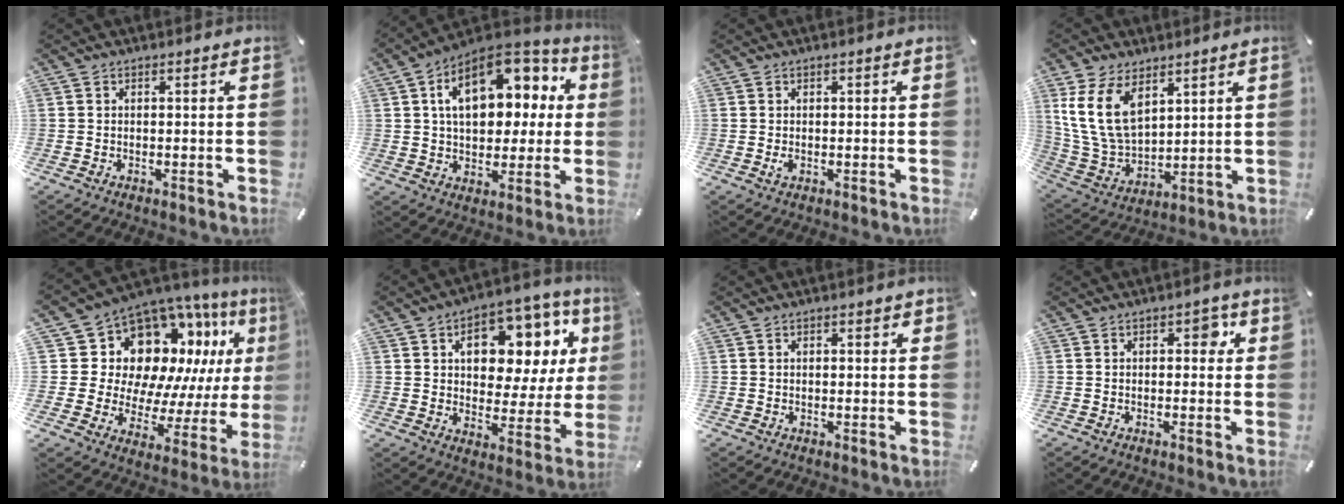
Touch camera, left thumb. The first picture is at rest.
{"total": 17.7, "force": [6.2, 11.4, 11.9], "torque": [-0.182, -0.025, 0.112]}
{"total": 1.2, "force": [-0.2, 0.8, 0.9], "torque": [-0.024, -0.002, -0.006]}
{"total": 13.1, "force": [6.3, 8.3, 8.0], "torque": [-0.196, -0.025, 0.117]}
{"total": 15.5, "force": [7.7, 10.8, 8.0], "torque": [-0.140, -0.089, 0.148]}
{"total": 13.8, "force": [6.2, 8.7, 8.7], "torque": [-0.118, -0.046, 0.102]}
{"total": 1.0, "force": [0.5, 0.8, 0.2], "torque": [0.005, 0.000, 0.008]}
{"total": 3.2, "force": [0.9, 2.0, 2.4], "torque": [-0.019, -0.002, 0.005]}